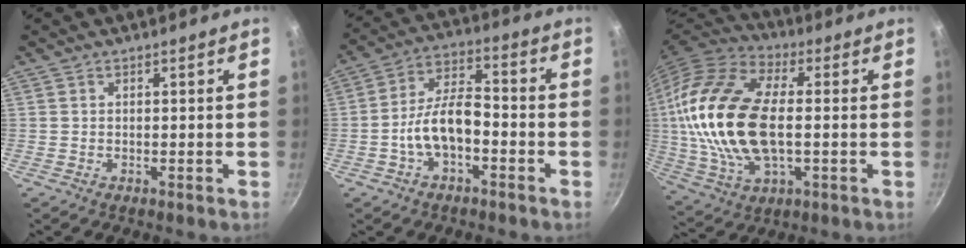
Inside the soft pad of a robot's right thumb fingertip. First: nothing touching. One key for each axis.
{"total": 10.0, "fx": -3.3, "fy": 5.1, "fz": 7.9, "tx": -0.128, "ty": 0.048, "tz": -0.066}
{"total": 23.1, "fx": 0.6, "fy": 12.7, "fz": 19.3, "tx": -0.381, "ty": 0.016, "tz": 0.003}